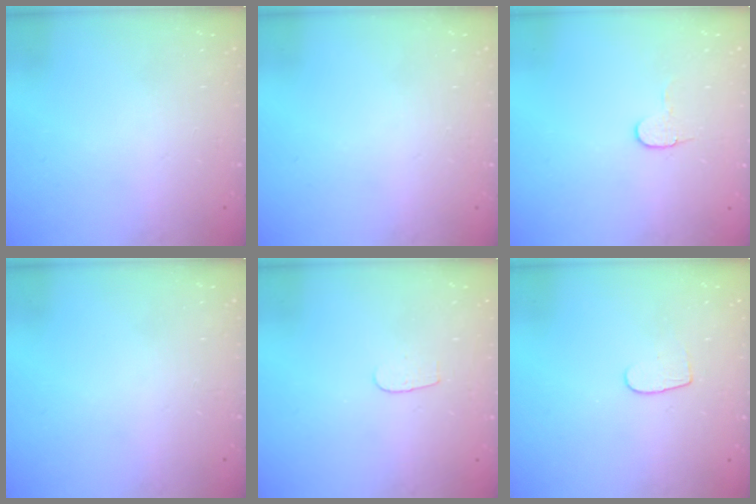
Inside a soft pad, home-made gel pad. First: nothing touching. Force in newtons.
{"total": 0.0}
{"total": 6.1, "press": 6.0, "slide": 0.5}
{"total": 0.0}
{"total": 3.7, "press": 3.6, "slide": 0.4}
{"total": 4.3, "press": 4.2, "slide": 0.3}